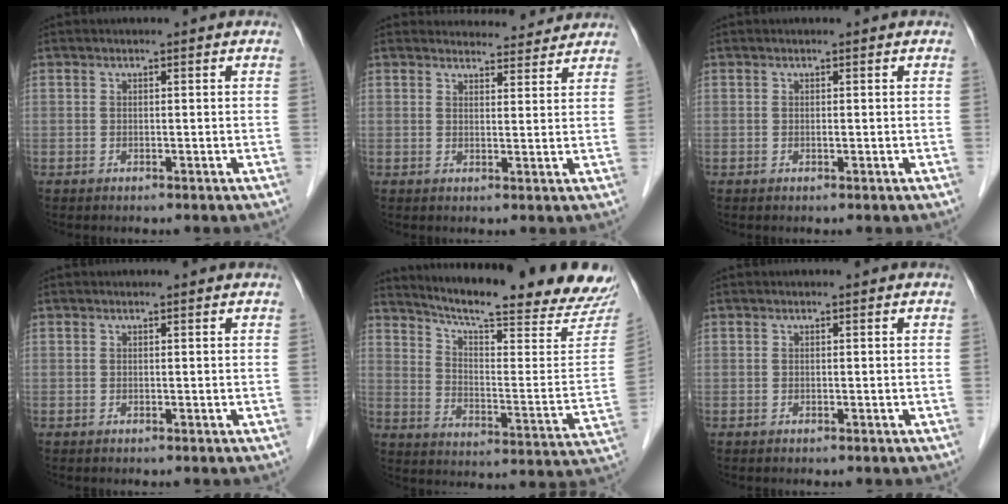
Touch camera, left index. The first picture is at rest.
{"total": 6.3, "force": [6.2, 1.5, 0.3], "torque": [0.004, 0.004, 0.067]}
{"total": 0.0}
{"total": 0.7, "force": [0.7, 0.1, 0.1], "torque": [-0.006, 0.005, 0.008]}
{"total": 25.7, "force": [23.6, 1.1, 10.2], "torque": [-0.158, -0.091, 0.302]}
{"total": 0.0}